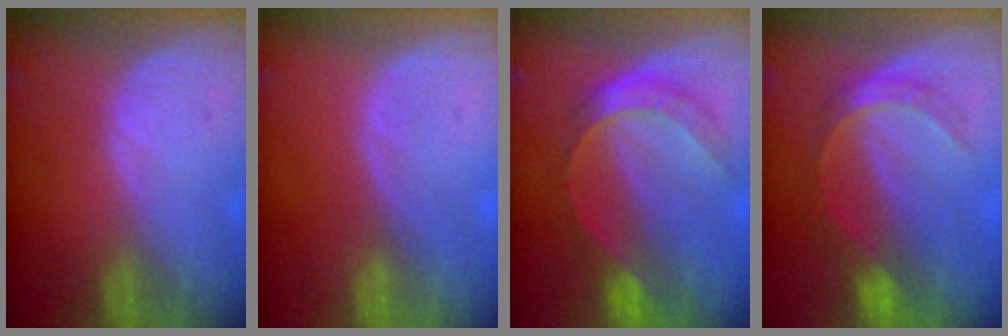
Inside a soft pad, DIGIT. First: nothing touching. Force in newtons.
{"total": 0.0}
{"total": 7.8, "press": 6.5, "slide": 4.4}
{"total": 6.4, "press": 5.5, "slide": 3.2}